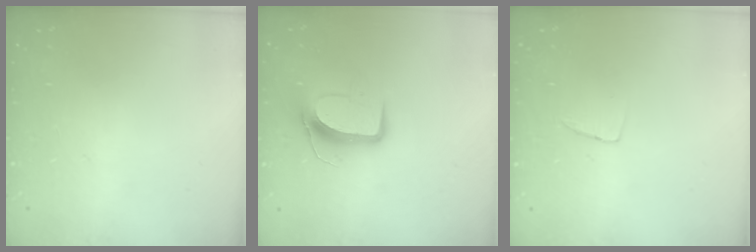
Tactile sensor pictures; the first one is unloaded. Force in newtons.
{"total": 10.0, "press": 10.0, "slide": 0.5}
{"total": 2.9, "press": 2.9, "slide": 0.1}